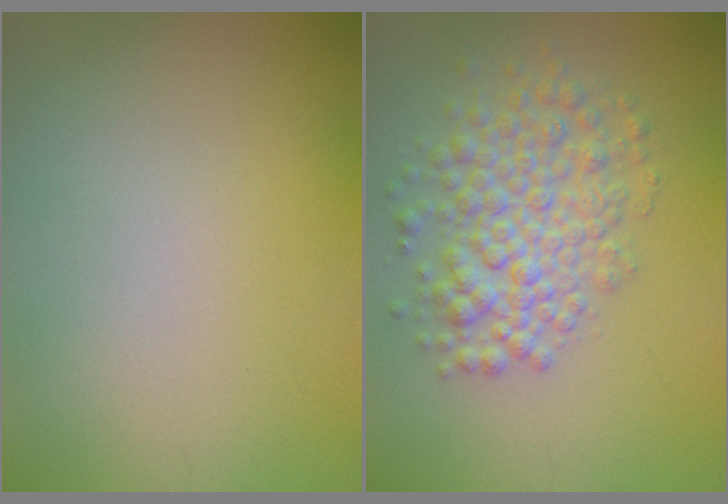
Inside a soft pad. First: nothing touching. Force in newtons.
{"total": 5.2, "press": 5.2, "slide": 0.2}